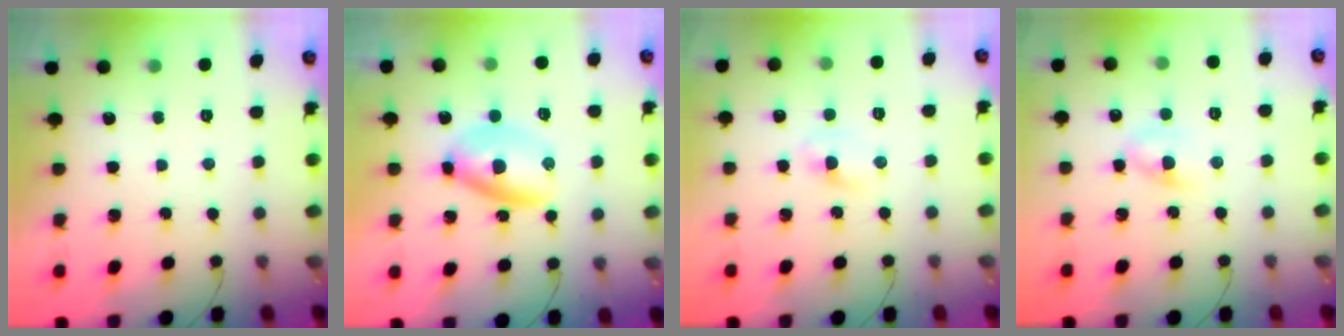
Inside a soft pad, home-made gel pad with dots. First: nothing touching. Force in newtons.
{"total": 6.2, "press": 6.1, "slide": 1.1}
{"total": 3.0, "press": 2.7, "slide": 1.2}
{"total": 4.9, "press": 4.6, "slide": 1.5}